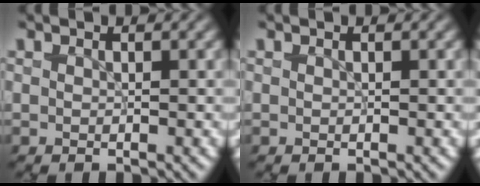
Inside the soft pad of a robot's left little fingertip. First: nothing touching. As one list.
[{"total": 0.0}]